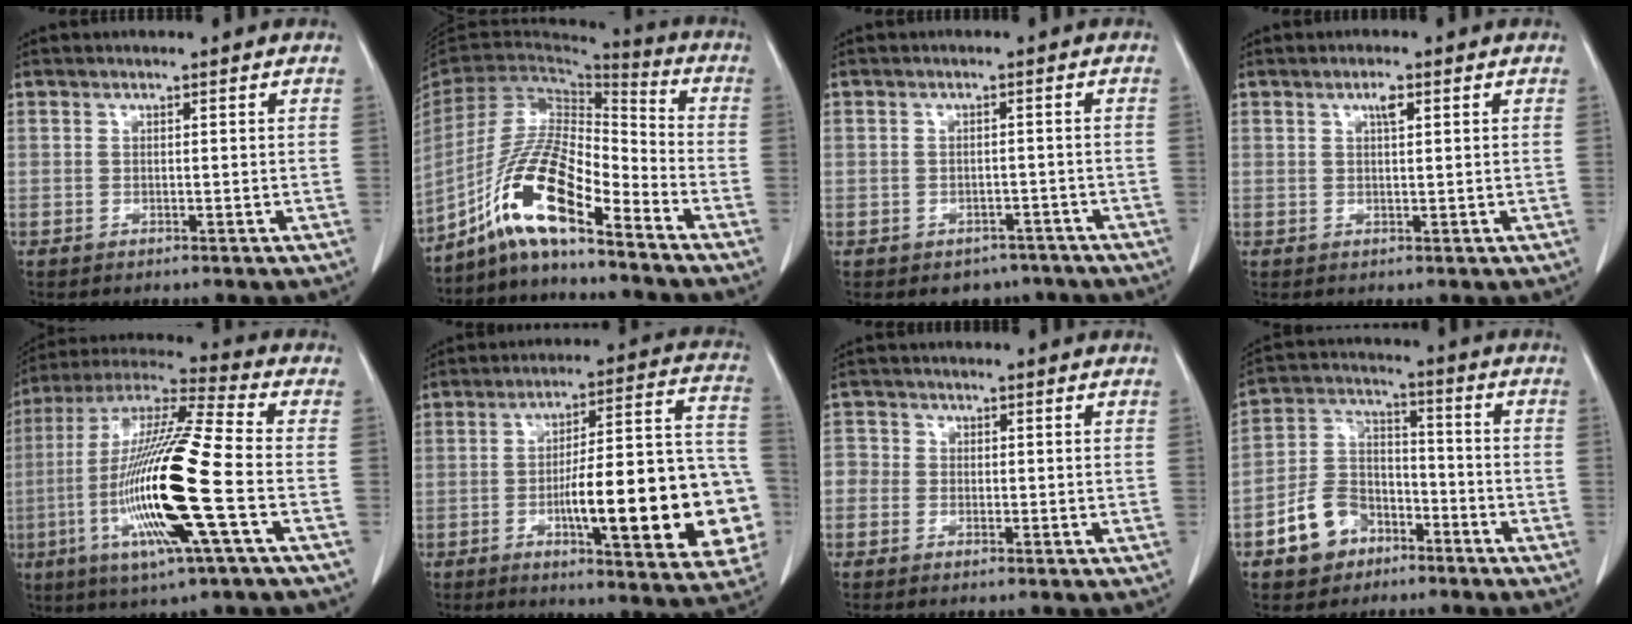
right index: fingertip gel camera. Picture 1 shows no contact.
{"total": 13.5, "force": [-8.8, 2.1, 10.0], "torque": [-0.200, 0.007, -0.166]}
{"total": 4.1, "force": [-2.9, 2.8, 0.5], "torque": [0.007, 0.011, -0.037]}
{"total": 1.8, "force": [0.9, 0.4, 1.5], "torque": [-0.026, 0.001, 0.014]}
{"total": 20.2, "force": [-5.0, 0.6, 19.6], "torque": [-0.409, -0.018, -0.102]}
{"total": 22.9, "force": [-5.7, 4.5, 21.8], "torque": [-0.226, 0.027, -0.066]}
{"total": 2.8, "force": [-0.9, 2.6, 0.6], "torque": [-0.010, 0.012, -0.025]}
{"total": 9.7, "force": [-5.4, 7.0, 4.0], "torque": [-0.092, 0.025, -0.094]}